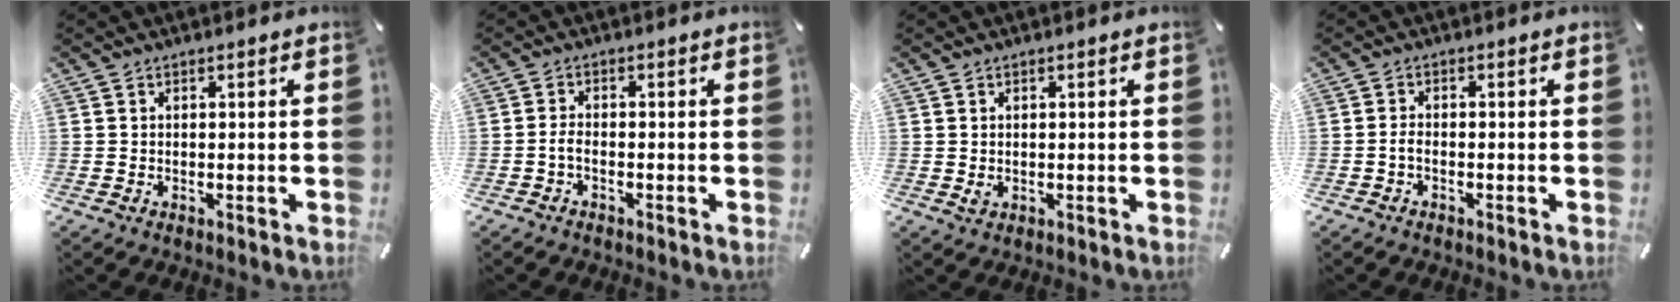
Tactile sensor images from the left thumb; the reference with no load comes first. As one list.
[{"total": 2.1, "force": [-1.1, 0.7, 1.6], "torque": [-0.035, 0.003, -0.022]}, {"total": 1.1, "force": [0.1, 0.9, 0.6], "torque": [-0.004, -0.001, -0.001]}, {"total": 1.8, "force": [-0.9, 0.7, 1.3], "torque": [-0.032, 0.001, -0.020]}]